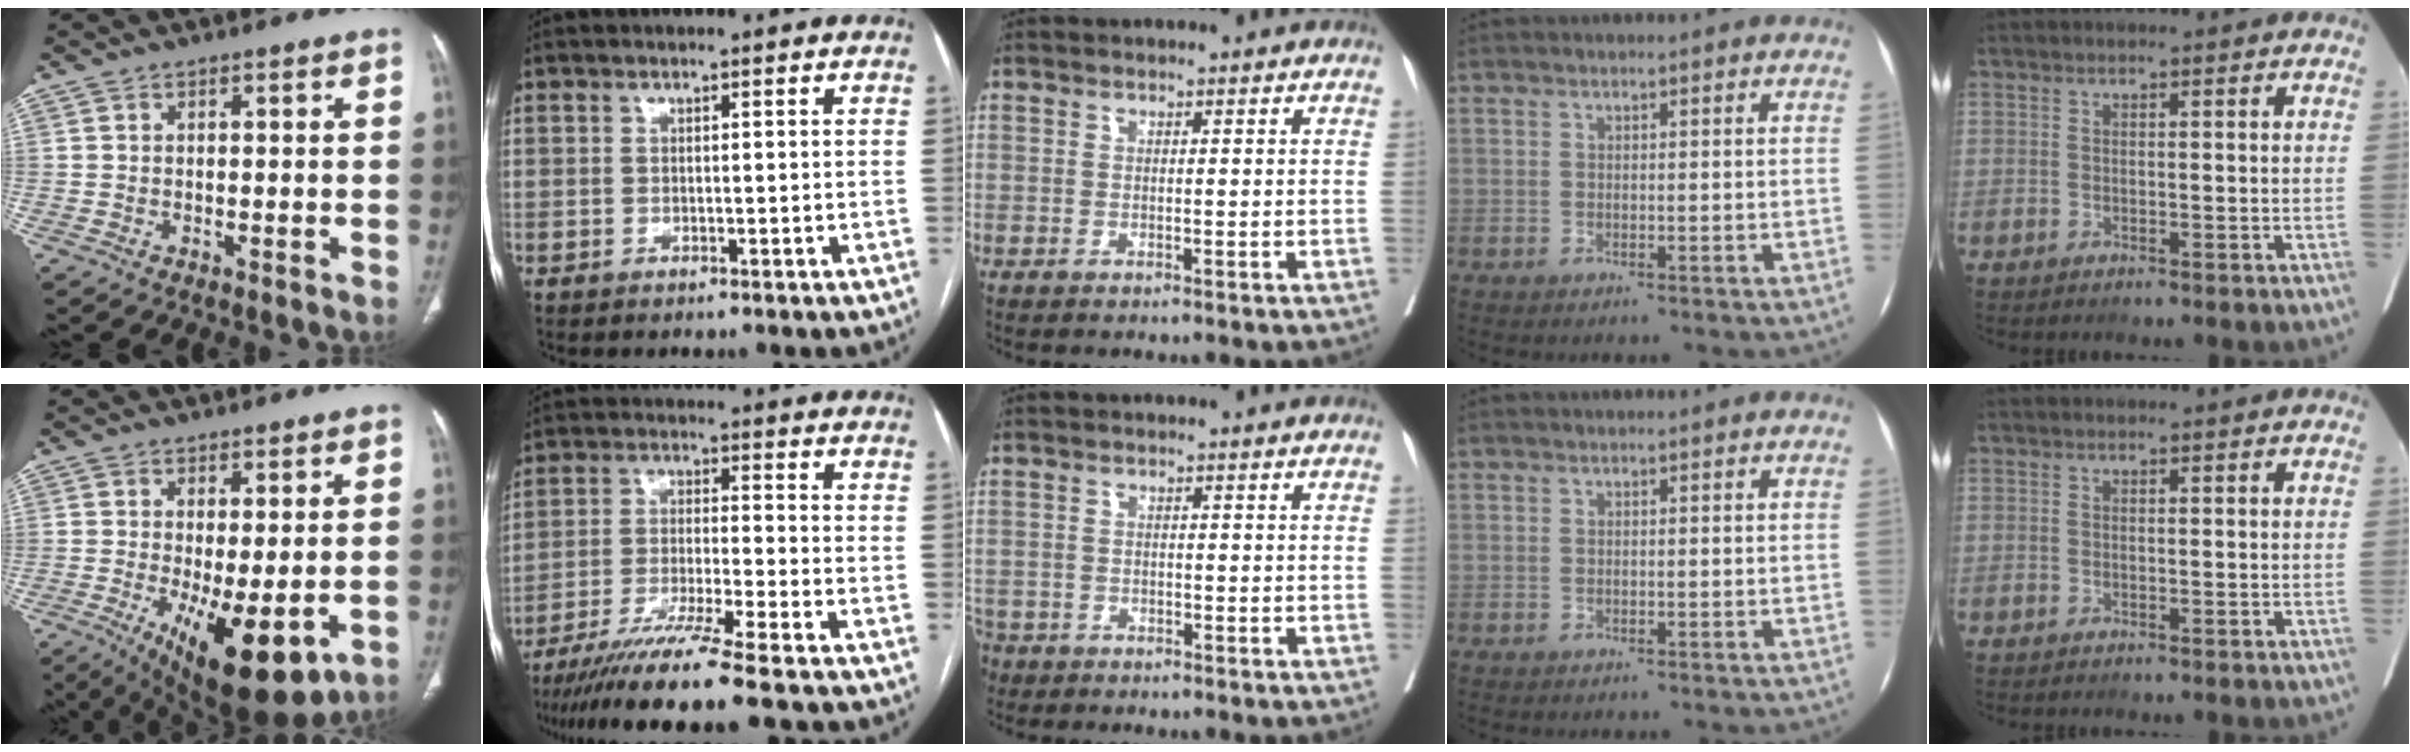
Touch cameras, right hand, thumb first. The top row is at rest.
{"thumb": {"total": 15.2, "force": [-4.8, 5.7, 13.2], "torque": [-0.190, -0.024, -0.055]}, "index": {"total": 12.1, "force": [-9.8, -2.1, 6.8], "torque": [-0.106, -0.035, -0.164]}, "middle": {"total": 5.3, "force": [-4.0, 3.4, 1.0], "torque": [-0.032, -0.003, -0.074]}}